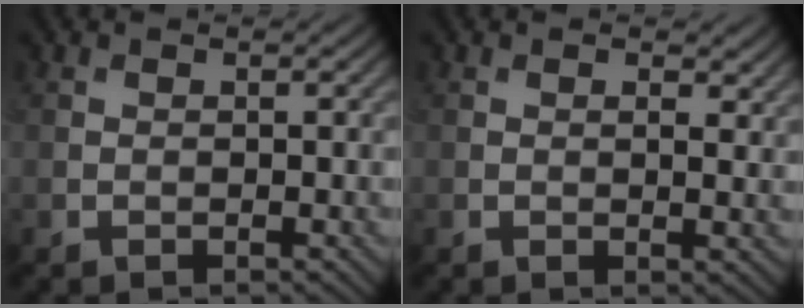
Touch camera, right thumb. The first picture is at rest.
{"total": 3.0, "force": [1.3, 1.3, 2.4], "torque": [-0.041, -0.005, 0.025]}